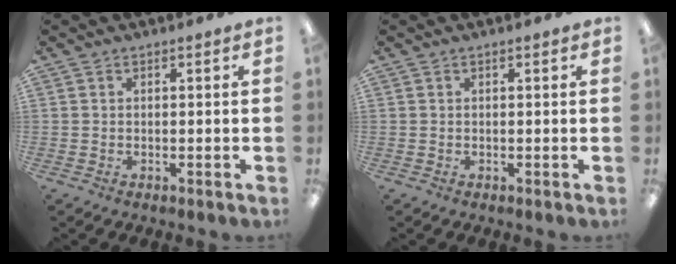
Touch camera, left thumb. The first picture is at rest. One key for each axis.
{"total": 0.0}